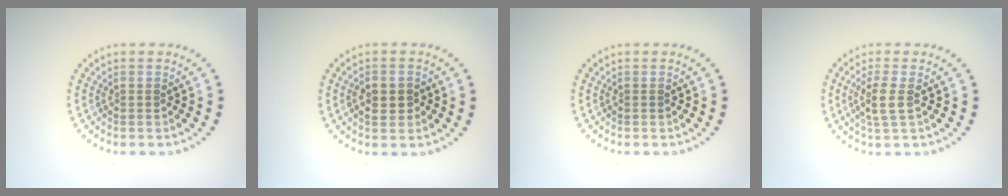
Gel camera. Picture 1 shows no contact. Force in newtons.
{"total": 2.4, "press": 2.4, "slide": 0.2}
{"total": 0.0}
{"total": 2.3, "press": 2.1, "slide": 1.0}